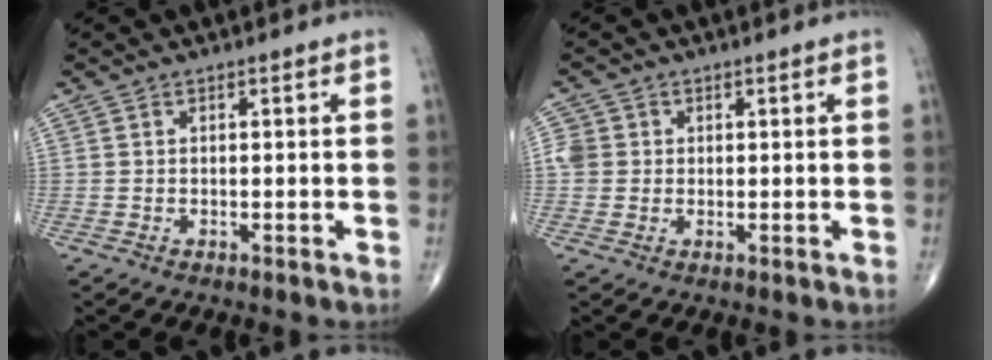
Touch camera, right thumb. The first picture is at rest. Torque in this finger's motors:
{"motor_torque": [-0.06, -0.05, 0.25, 0.17, -0.02]}